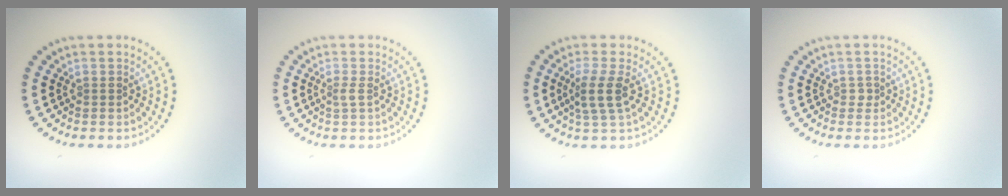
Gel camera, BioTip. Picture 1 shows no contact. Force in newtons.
{"total": 0.9, "press": 0.6, "slide": 0.7}
{"total": 2.6, "press": 2.1, "slide": 1.6}
{"total": 0.5, "press": 0.4, "slide": 0.3}